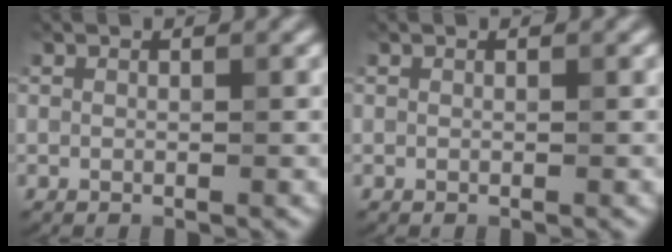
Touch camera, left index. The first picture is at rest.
{"total": 0.0}